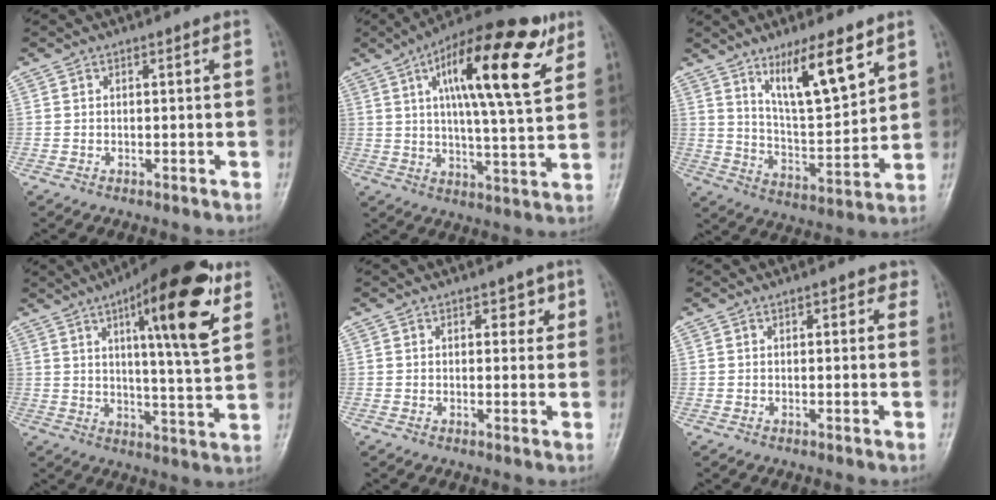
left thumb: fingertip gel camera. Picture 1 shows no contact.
{"total": 20.3, "force": [8.5, 6.0, 17.4], "torque": [-0.248, -0.015, 0.127]}
{"total": 13.1, "force": [7.8, 3.3, 9.9], "torque": [-0.152, -0.050, 0.145]}
{"total": 18.6, "force": [8.7, 4.3, 15.9], "torque": [-0.210, -0.033, 0.124]}
{"total": 2.9, "force": [1.5, 1.8, 1.7], "torque": [0.002, -0.005, 0.017]}
{"total": 2.2, "force": [1.2, 1.2, 1.3], "torque": [0.001, -0.002, 0.011]}